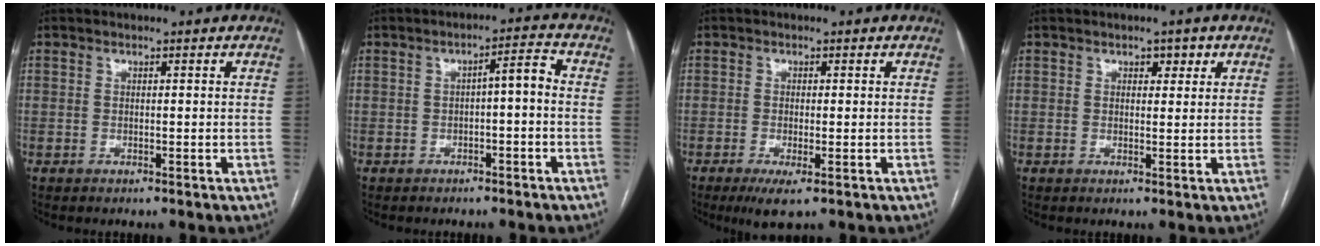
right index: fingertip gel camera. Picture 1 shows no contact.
{"total": 3.5, "force": [-0.7, 0.7, 3.4], "torque": [-0.049, 0.018, -0.009]}
{"total": 3.9, "force": [-2.3, 0.6, 3.1], "torque": [-0.049, -0.010, -0.033]}
{"total": 1.7, "force": [1.0, 1.0, 1.0], "torque": [-0.010, 0.004, 0.013]}